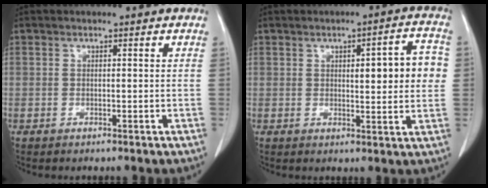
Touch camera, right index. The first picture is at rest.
{"total": 8.3, "force": [1.2, 1.9, 8.0], "torque": [-0.101, 0.015, 0.016]}